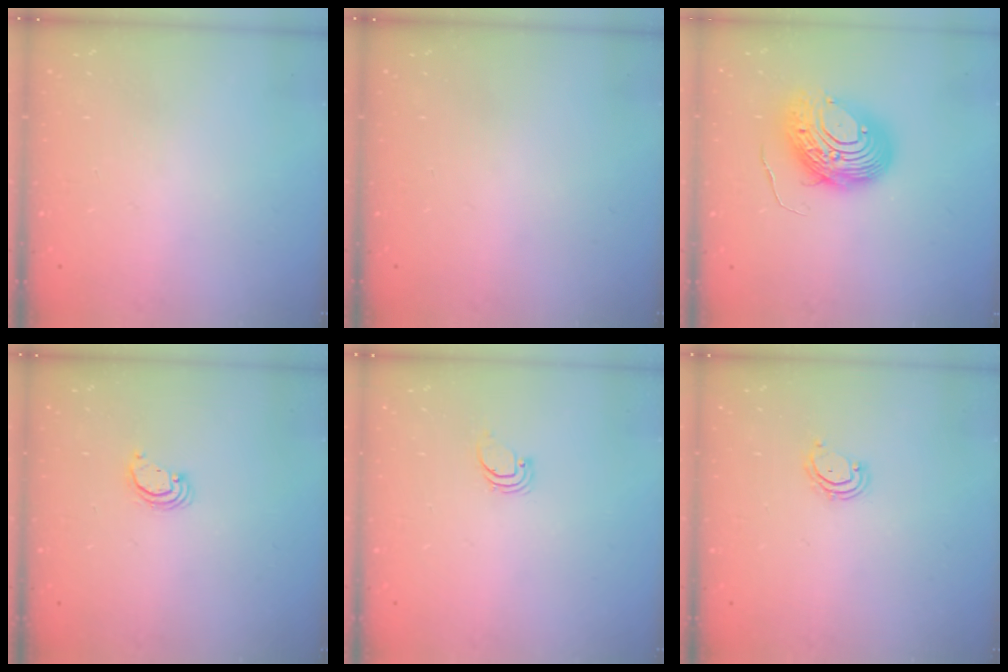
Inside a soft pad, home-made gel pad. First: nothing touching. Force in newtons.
{"total": 0.0}
{"total": 12.5, "press": 12.4, "slide": 1.3}
{"total": 2.7, "press": 2.7, "slide": 0.2}
{"total": 0.9, "press": 0.9, "slide": 0.1}
{"total": 3.5, "press": 3.5, "slide": 0.2}